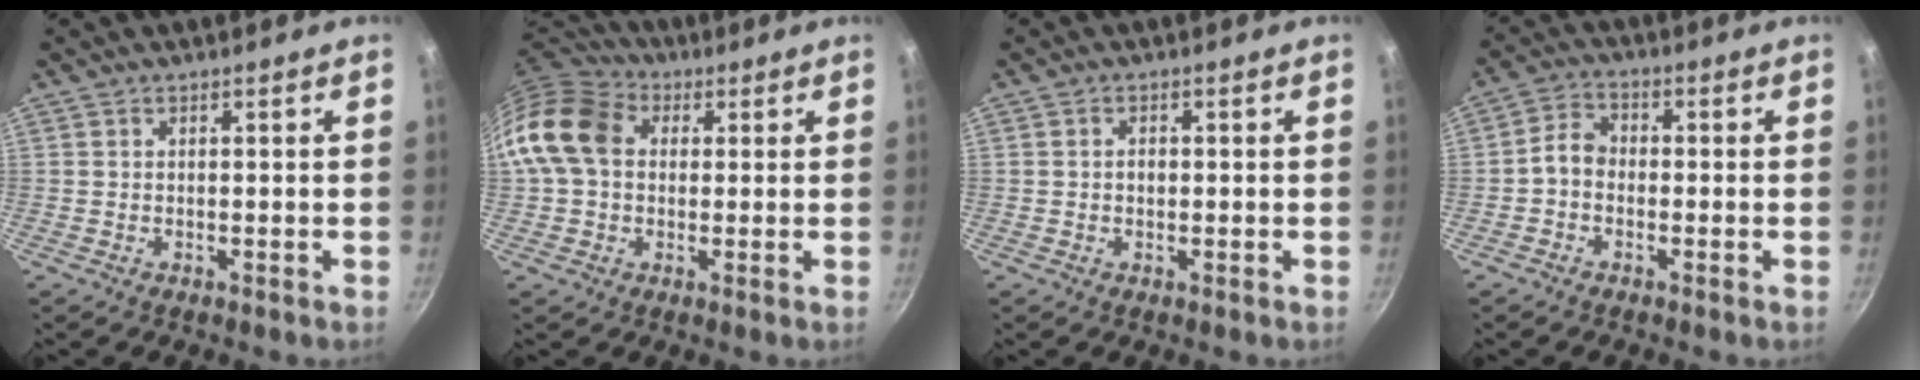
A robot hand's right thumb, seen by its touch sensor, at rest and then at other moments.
{"total": 13.2, "force": [1.8, 10.2, 8.3], "torque": [-0.139, 0.027, 0.015]}
{"total": 1.8, "force": [0.0, 1.3, 1.2], "torque": [-0.017, 0.006, 0.000]}
{"total": 4.3, "force": [-1.1, 3.2, 2.7], "torque": [-0.046, 0.025, -0.034]}